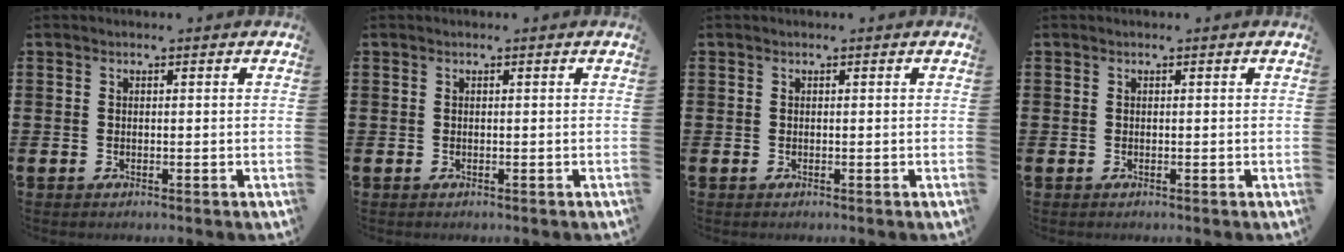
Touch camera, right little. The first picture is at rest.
{"total": 0.0}
{"total": 0.0}
{"total": 0.0}